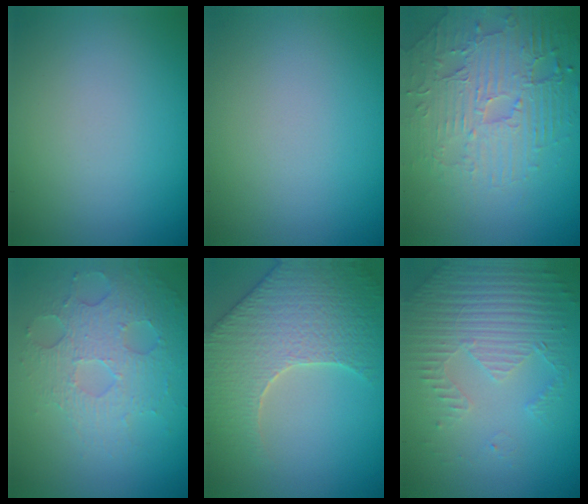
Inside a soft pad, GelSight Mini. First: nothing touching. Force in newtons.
{"total": 0.0}
{"total": 4.4, "press": 4.2, "slide": 1.4}
{"total": 4.9, "press": 3.4, "slide": 3.5}
{"total": 6.5, "press": 5.6, "slide": 3.3}
{"total": 5.1, "press": 3.5, "slide": 3.8}